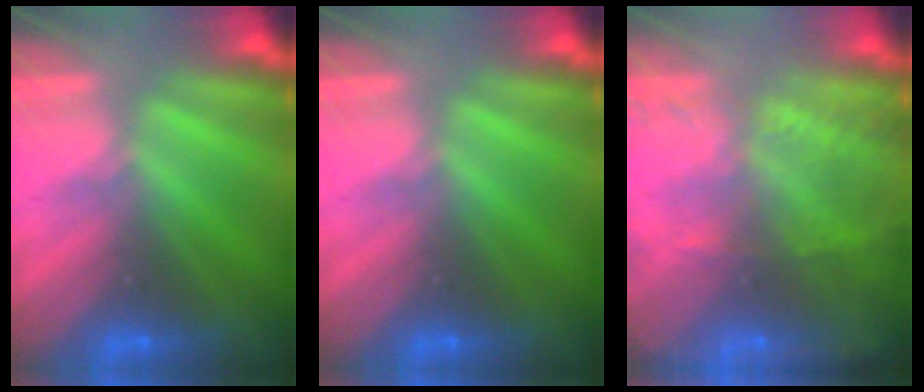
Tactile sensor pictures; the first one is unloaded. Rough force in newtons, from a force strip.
{"total": 0.0}
{"total": 11.8}